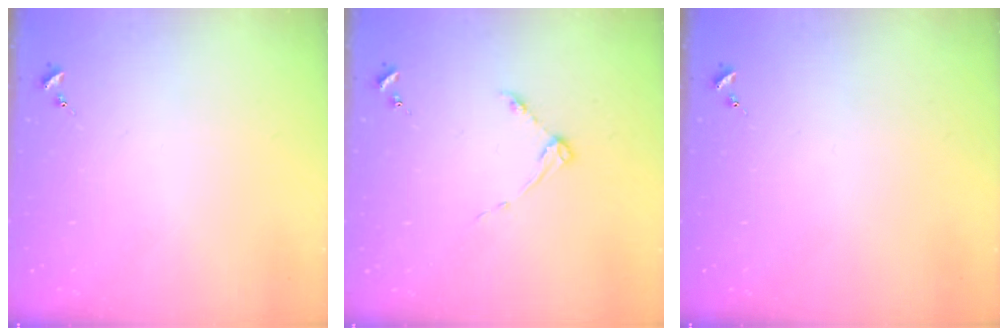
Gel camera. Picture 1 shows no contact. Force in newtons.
{"total": 3.7, "press": 3.7, "slide": 0.4}
{"total": 0.0}